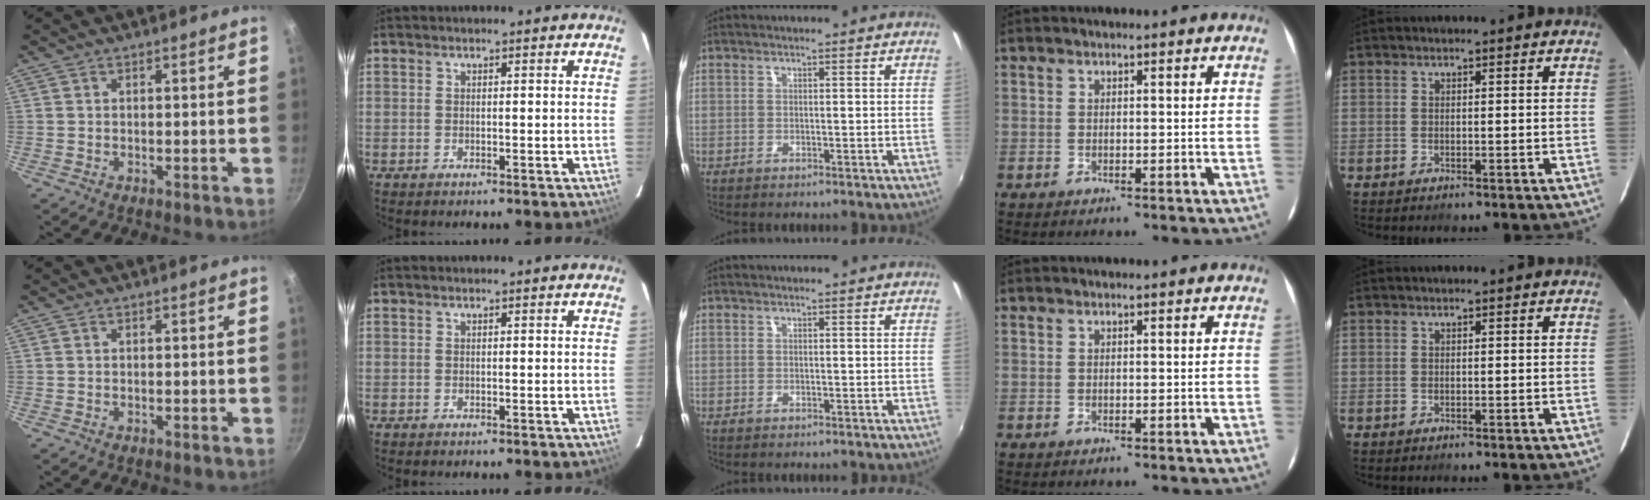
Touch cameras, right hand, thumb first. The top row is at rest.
{}